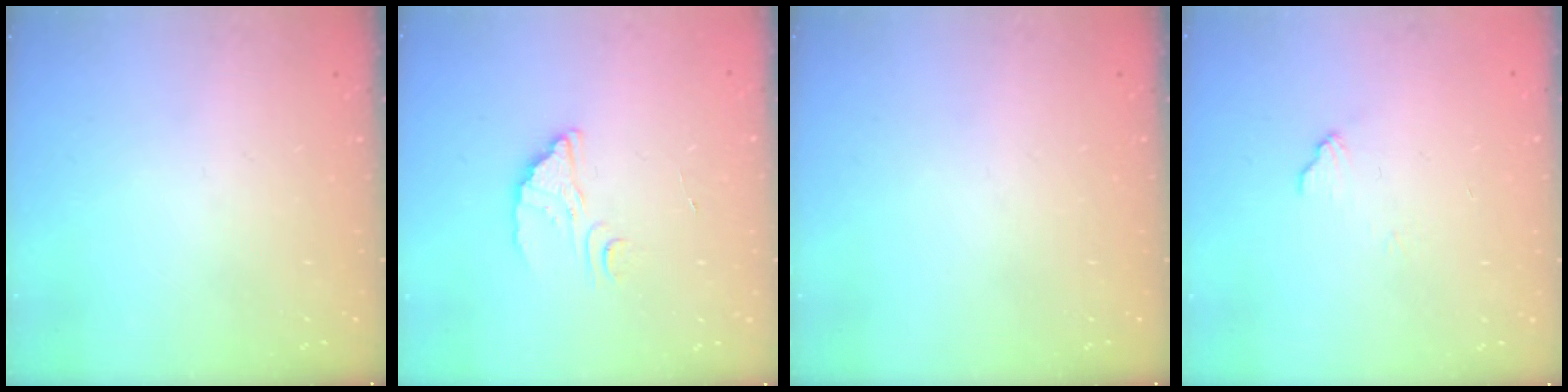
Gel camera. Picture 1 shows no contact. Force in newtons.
{"total": 2.8, "press": 2.8, "slide": 0.0}
{"total": 0.0}
{"total": 5.4, "press": 5.4, "slide": 0.5}